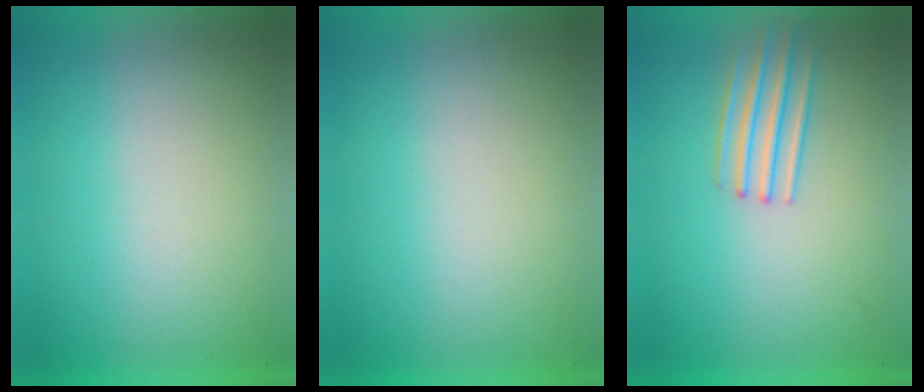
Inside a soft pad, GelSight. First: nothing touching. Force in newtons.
{"total": 0.0}
{"total": 2.1}